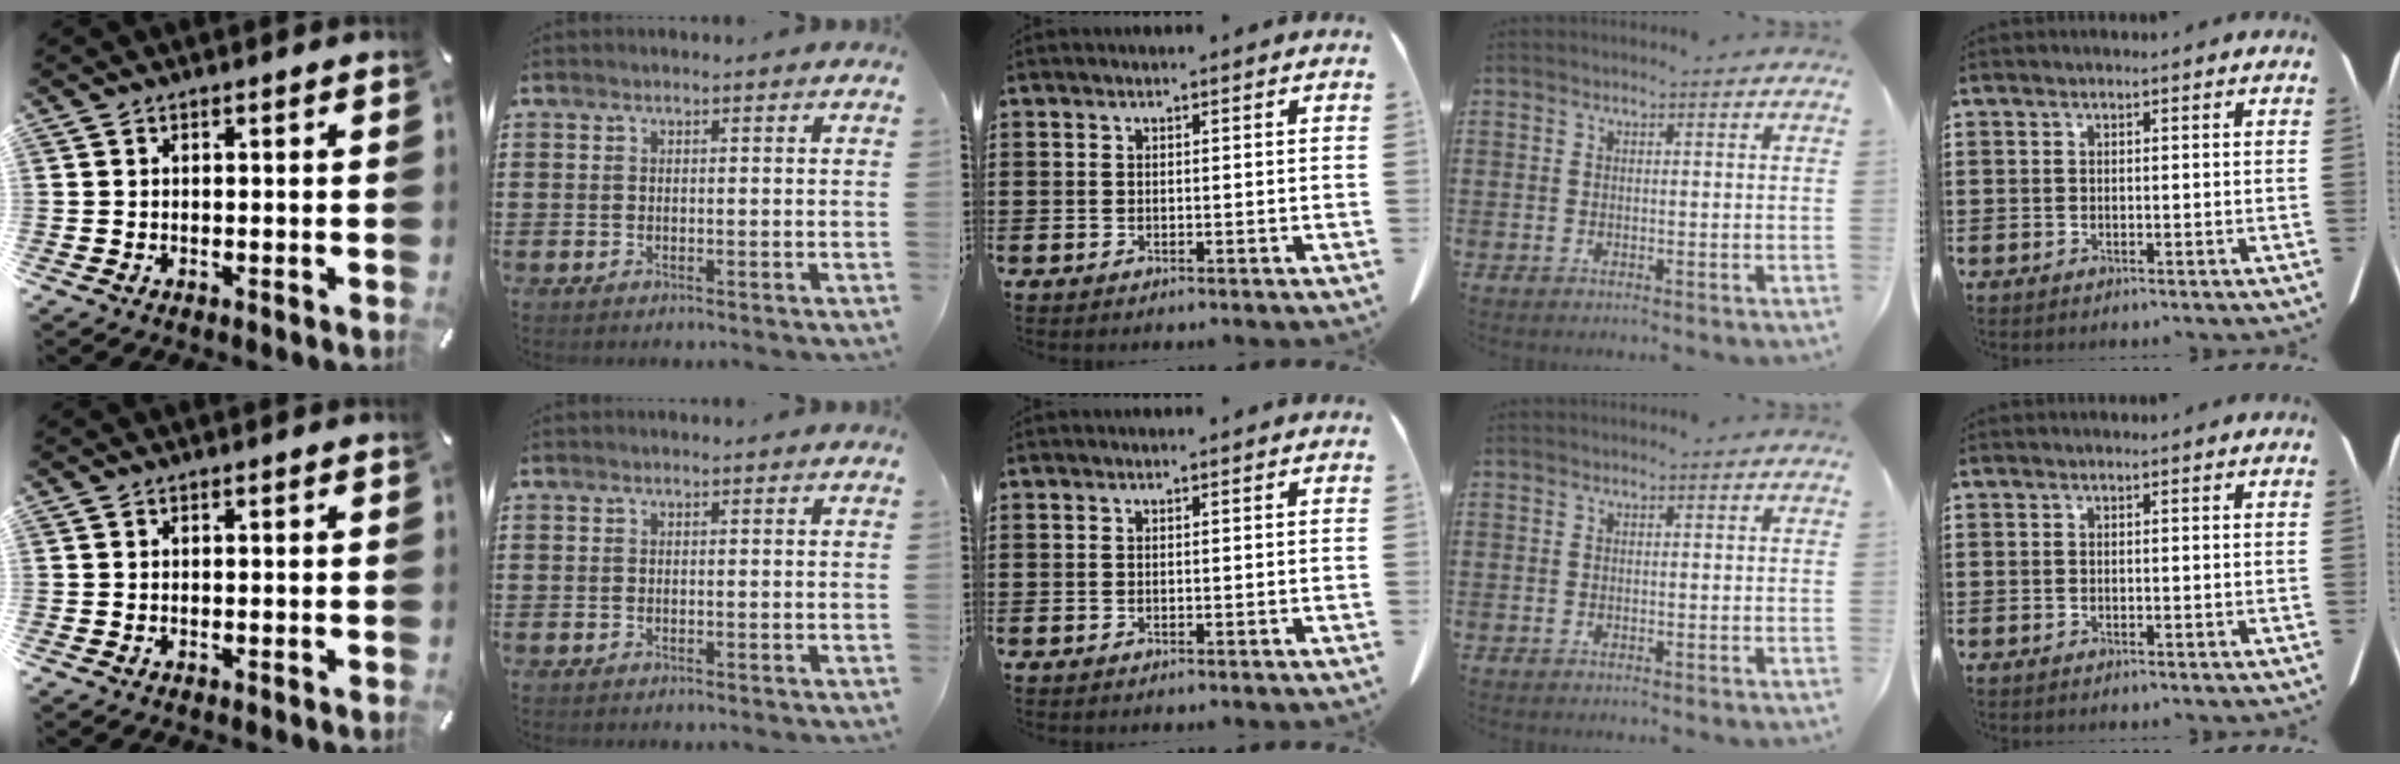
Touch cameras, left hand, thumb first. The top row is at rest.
{}